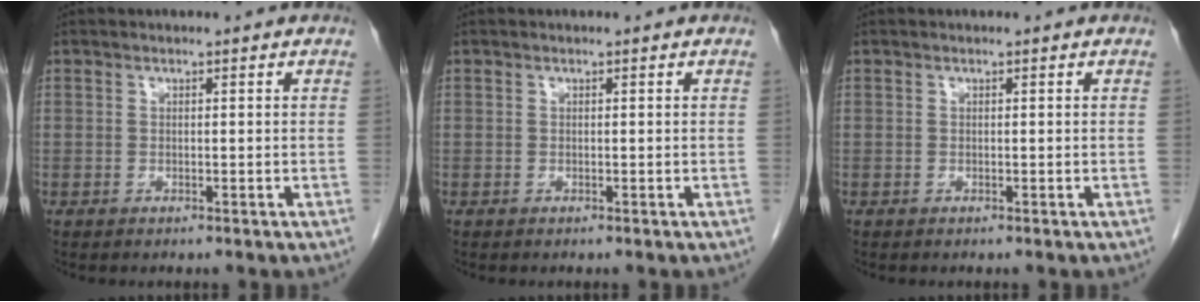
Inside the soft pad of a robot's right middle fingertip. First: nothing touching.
{"total": 0.0}
{"total": 0.0}